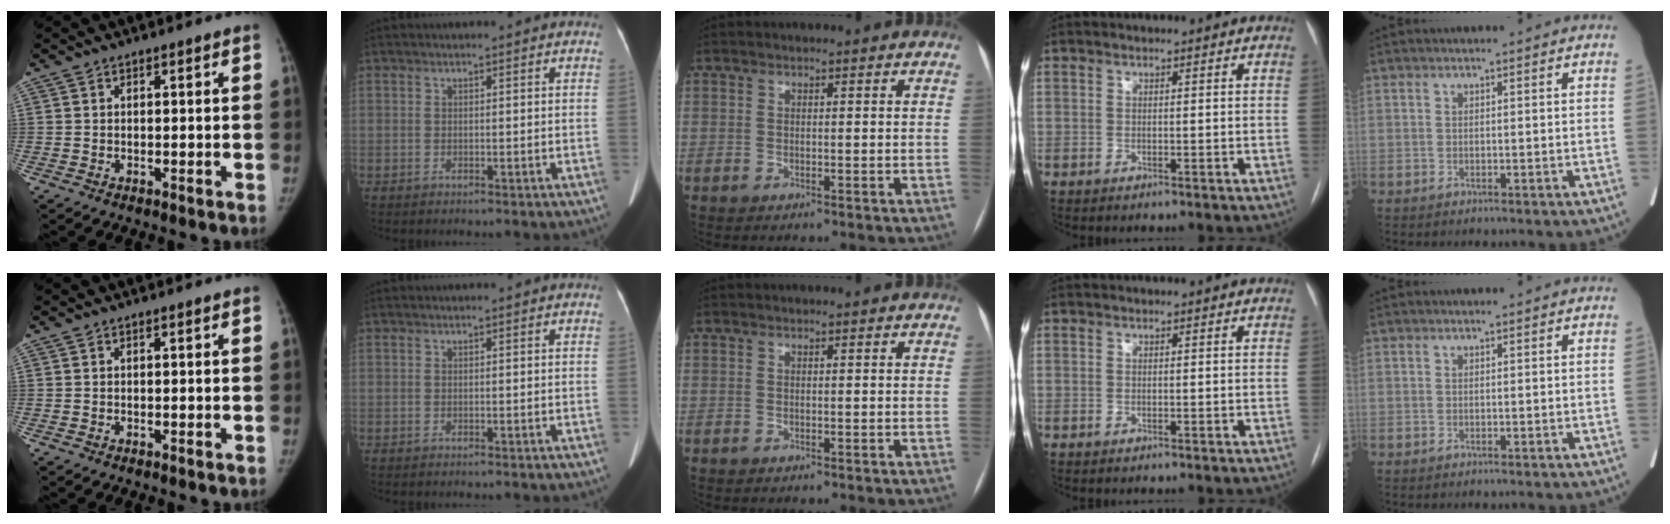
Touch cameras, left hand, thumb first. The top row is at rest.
{}